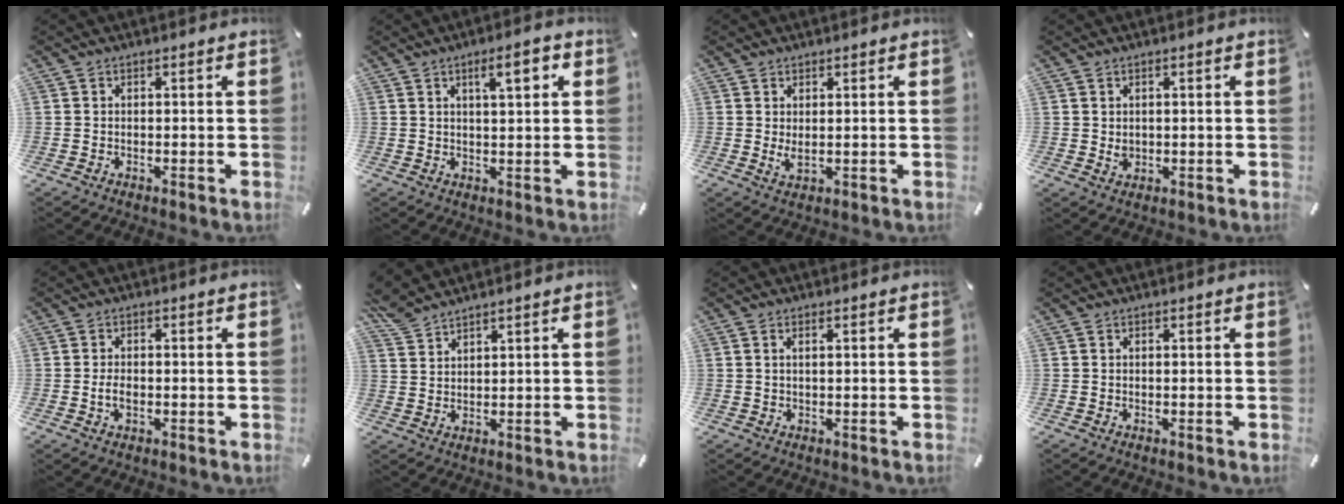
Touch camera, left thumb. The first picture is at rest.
{"total": 6.2, "force": [2.8, 1.6, 5.3], "torque": [-0.079, -0.008, 0.039]}
{"total": 2.6, "force": [0.6, 1.1, 2.3], "torque": [-0.051, -0.008, 0.005]}
{"total": 1.9, "force": [0.3, 1.7, 0.8], "torque": [-0.009, 0.001, 0.004]}
{"total": 2.9, "force": [-0.7, 1.7, 2.3], "torque": [-0.047, 0.001, -0.013]}
{"total": 4.7, "force": [4.4, 0.7, 1.5], "torque": [-0.042, -0.018, 0.085]}
{"total": 1.0, "force": [0.3, 0.1, 1.0], "torque": [-0.020, -0.002, 0.005]}
{"total": 0.0}